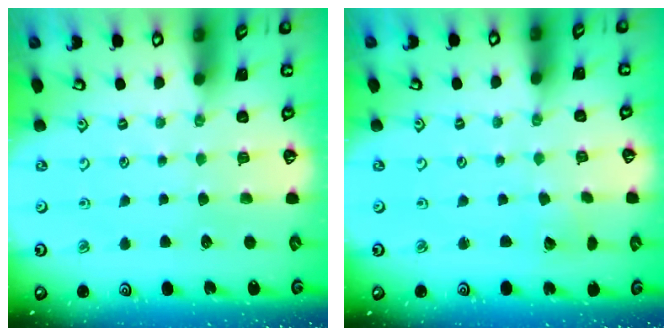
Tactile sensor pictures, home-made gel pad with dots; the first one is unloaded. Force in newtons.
{"total": 2.5, "press": 2.5, "slide": 0.3}